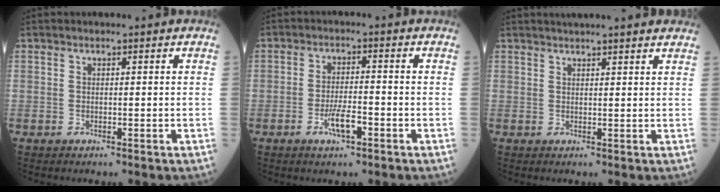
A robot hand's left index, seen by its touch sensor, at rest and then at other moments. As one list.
[{"total": 4.2, "force": [-2.1, 0.9, 3.6], "torque": [-0.072, 0.000, -0.039]}, {"total": 10.1, "force": [9.1, 0.7, 4.4], "torque": [-0.056, 0.028, 0.104]}]